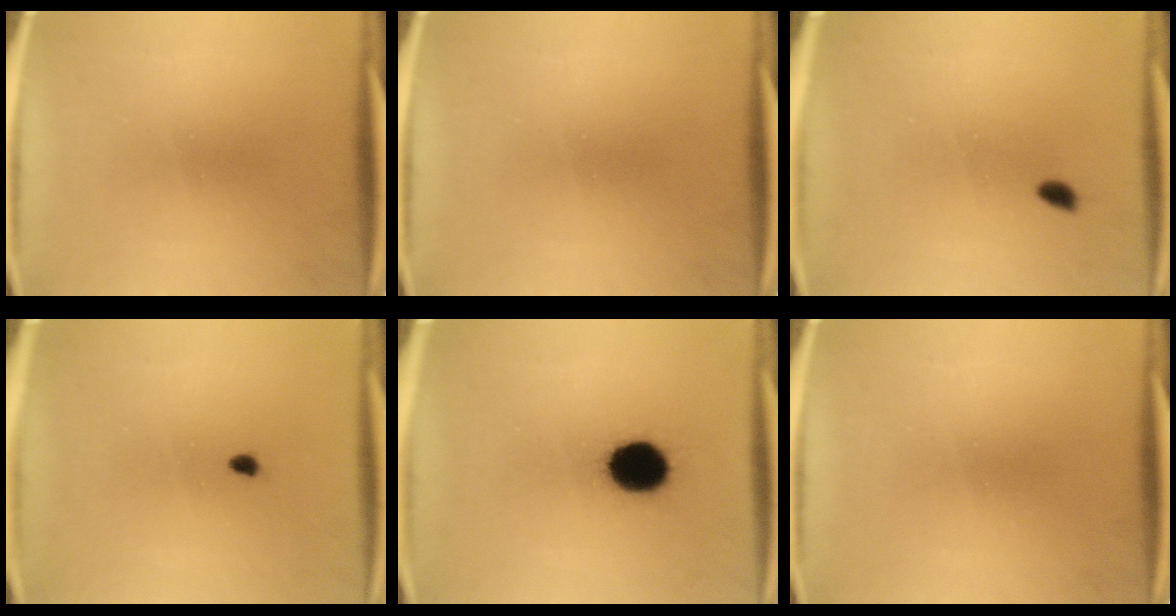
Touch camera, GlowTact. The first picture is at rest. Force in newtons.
{"total": 0.0}
{"total": 1.5}
{"total": 0.7}
{"total": 12.4}
{"total": 0.0}